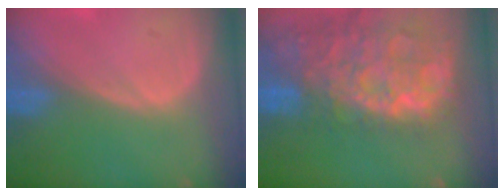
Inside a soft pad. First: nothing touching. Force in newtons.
{"total": 15.0, "press": 12.2, "slide": 8.7}